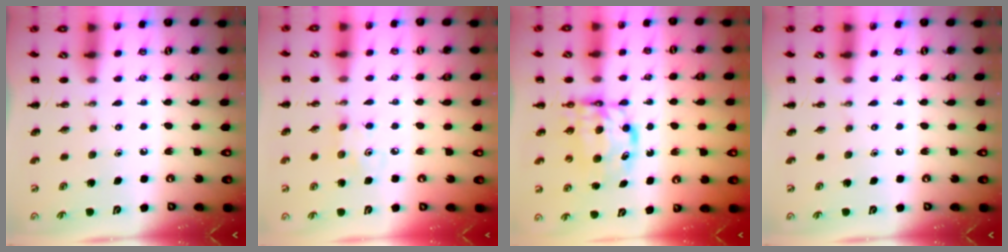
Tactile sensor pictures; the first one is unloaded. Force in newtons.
{"total": 3.2, "press": 3.1, "slide": 0.9}
{"total": 6.5, "press": 6.4, "slide": 0.9}
{"total": 0.0}